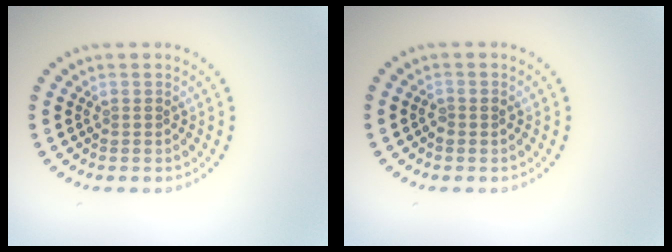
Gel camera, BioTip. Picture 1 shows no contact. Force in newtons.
{"total": 0.8, "press": 0.8, "slide": 0.1}